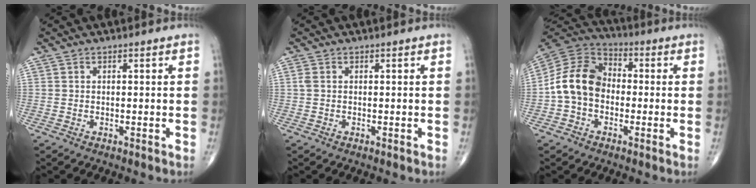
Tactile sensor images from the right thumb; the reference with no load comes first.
{"total": 0.9, "force": [0.2, 0.5, 0.7], "torque": [-0.021, 0.006, 0.006]}
{"total": 11.9, "force": [-1.6, 9.0, 7.7], "torque": [-0.134, 0.038, -0.045]}